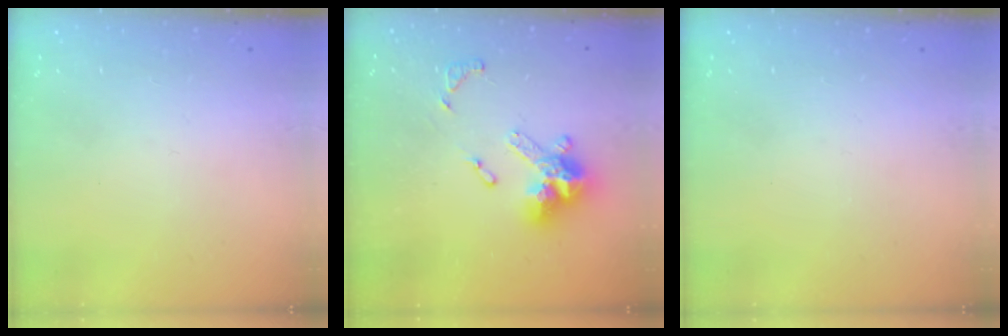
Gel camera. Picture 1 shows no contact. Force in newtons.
{"total": 14.7, "press": 14.6, "slide": 1.6}
{"total": 0.0}